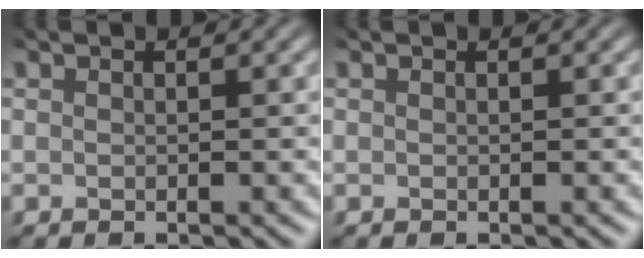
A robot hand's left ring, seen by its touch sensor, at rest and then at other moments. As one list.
[{"total": 0.0}]